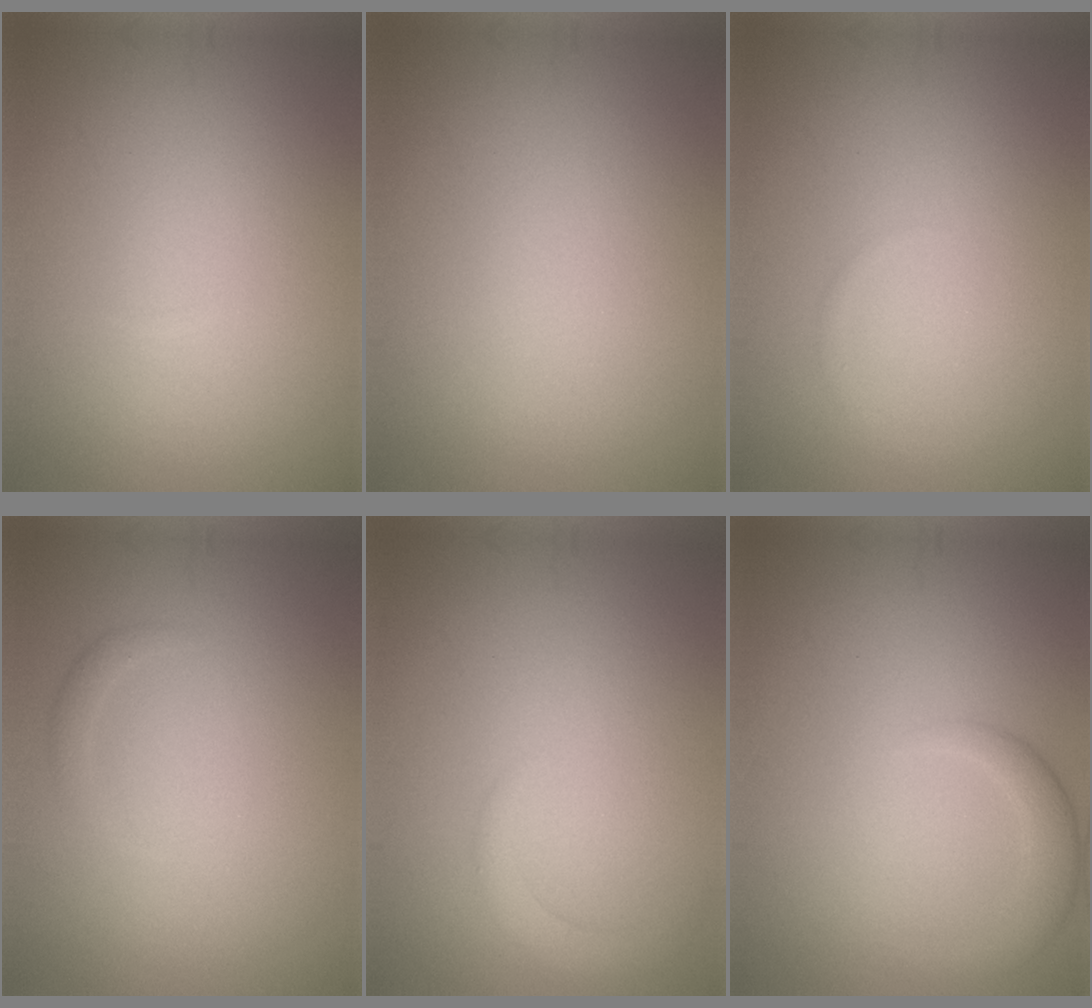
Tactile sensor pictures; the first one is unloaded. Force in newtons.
{"total": 0.0}
{"total": 0.5, "press": 0.5, "slide": 0.1}
{"total": 0.8, "press": 0.8, "slide": 0.1}
{"total": 1.7, "press": 1.7, "slide": 0.3}
{"total": 2.8, "press": 2.7, "slide": 0.2}